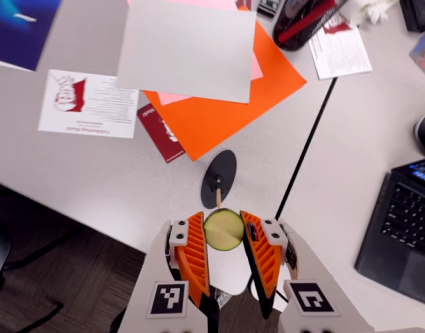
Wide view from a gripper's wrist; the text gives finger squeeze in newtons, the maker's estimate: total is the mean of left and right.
{"total": 8.2, "left": 7.9, "right": 8.4}